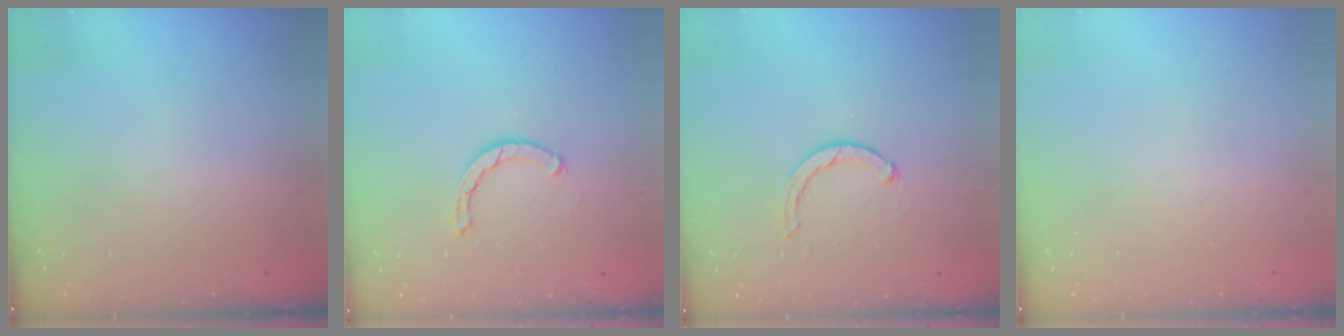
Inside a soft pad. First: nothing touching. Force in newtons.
{"total": 2.5, "press": 2.5, "slide": 0.1}
{"total": 3.6, "press": 3.6, "slide": 0.3}
{"total": 0.0}